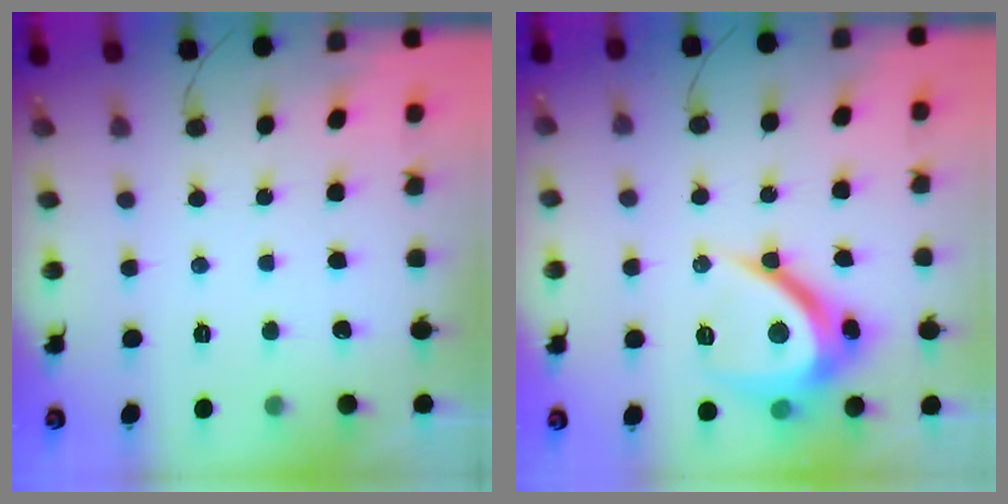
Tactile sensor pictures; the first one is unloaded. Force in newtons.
{"total": 12.9, "press": 12.9, "slide": 1.5}